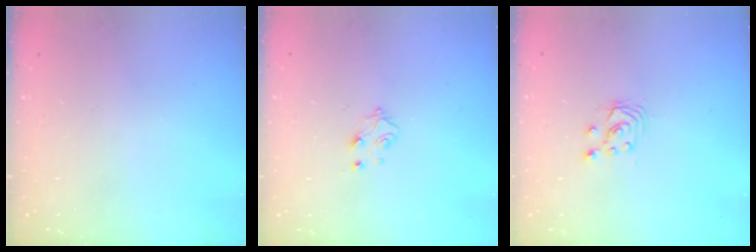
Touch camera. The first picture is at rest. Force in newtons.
{"total": 4.4, "press": 4.4, "slide": 0.5}
{"total": 2.9, "press": 2.9, "slide": 0.2}